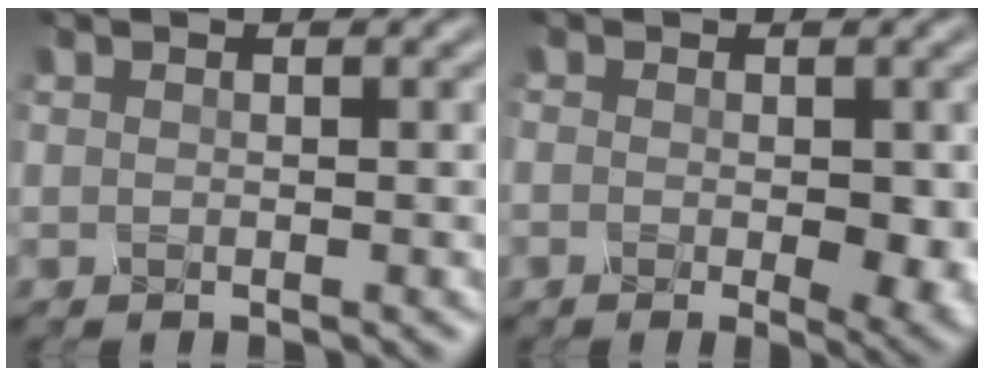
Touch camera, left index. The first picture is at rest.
{"total": 4.5, "force": [-0.6, 1.8, 4.1], "torque": [-0.063, -0.010, -0.005]}